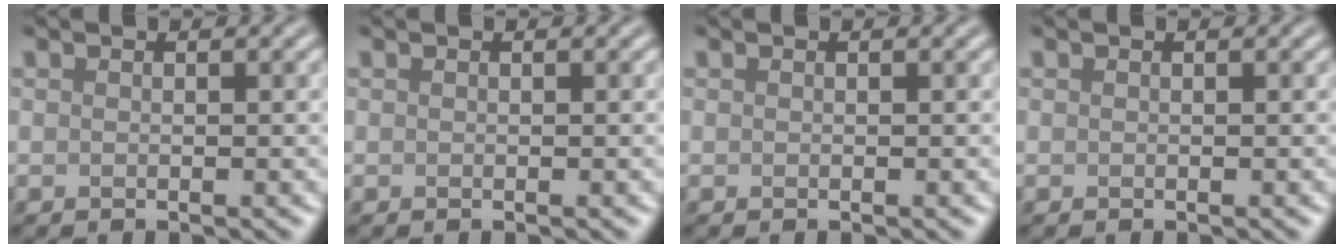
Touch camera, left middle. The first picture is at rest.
{"total": 0.0}
{"total": 0.0}
{"total": 0.0}